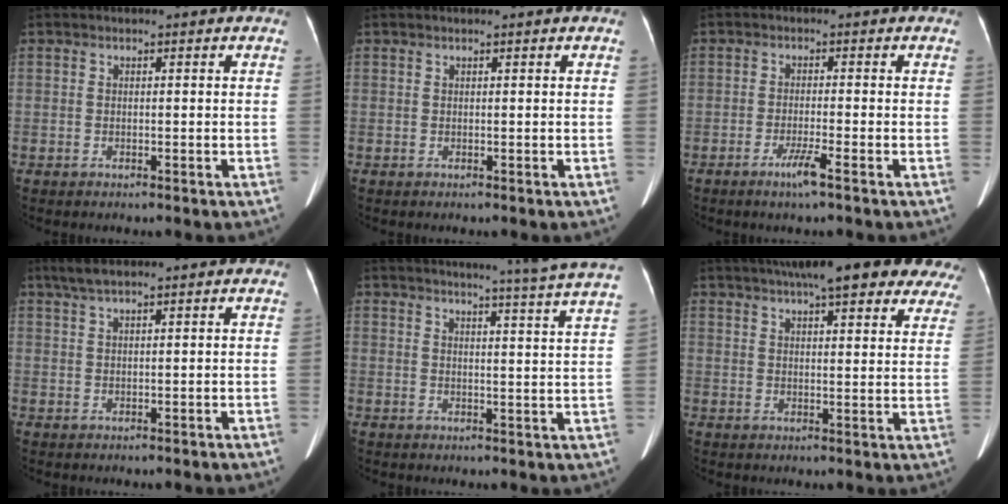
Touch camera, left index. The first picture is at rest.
{"total": 0.0}
{"total": 3.0, "force": [-1.9, -0.5, 2.2], "torque": [-0.050, -0.008, -0.038]}
{"total": 2.8, "force": [2.1, 0.1, 1.9], "torque": [-0.048, 0.013, 0.045]}
{"total": 14.8, "force": [13.1, -2.3, 6.4], "torque": [-0.097, -0.056, 0.142]}
{"total": 19.8, "force": [15.6, 4.2, 11.4], "torque": [-0.158, 0.042, 0.184]}